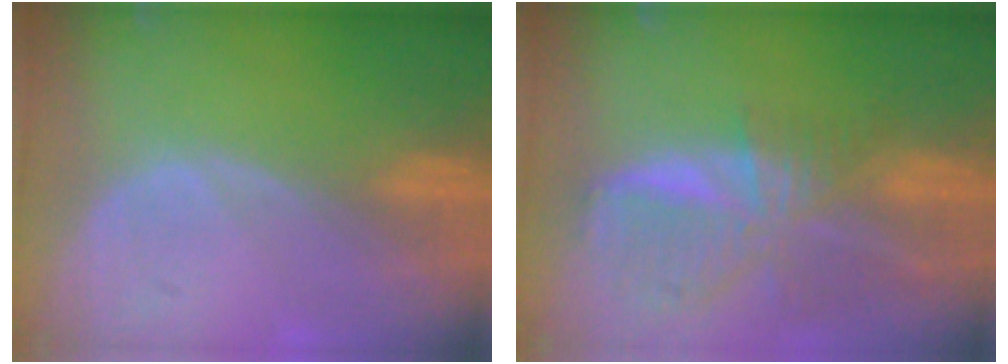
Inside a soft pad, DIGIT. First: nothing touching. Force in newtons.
{"total": 9.3, "press": 8.2, "slide": 4.5}